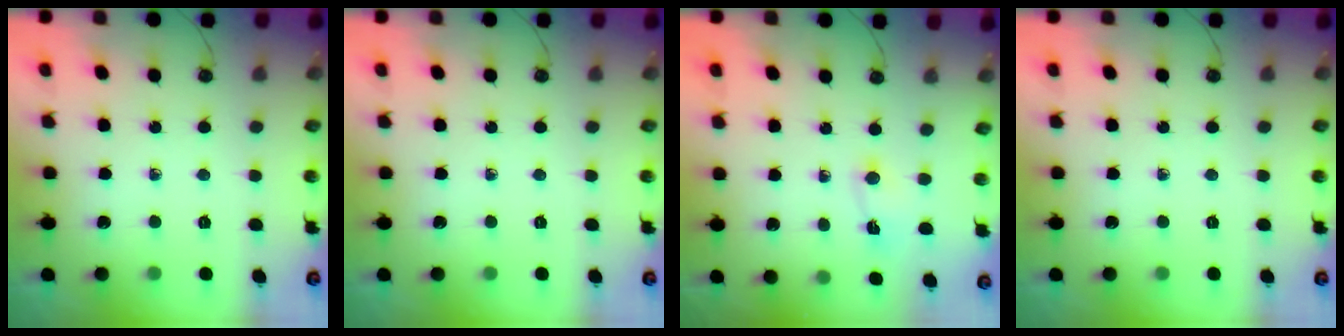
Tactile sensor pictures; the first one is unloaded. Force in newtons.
{"total": 0.0}
{"total": 2.2, "press": 2.1, "slide": 0.3}
{"total": 0.0}